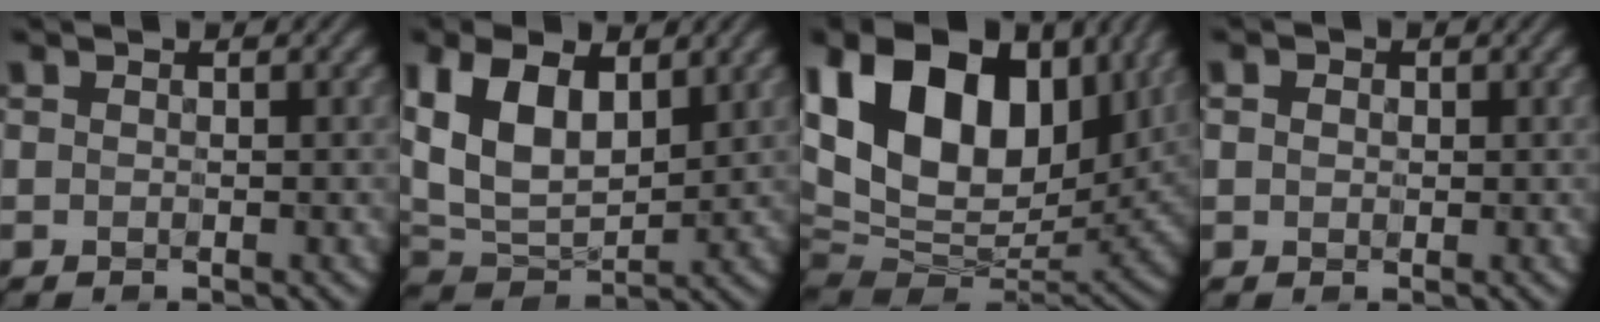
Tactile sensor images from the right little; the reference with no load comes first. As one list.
[{"total": 8.8, "force": [2.6, 5.1, 6.7], "torque": [-0.150, 0.003, 0.044]}, {"total": 18.1, "force": [5.8, 11.9, 12.4], "torque": [-0.248, 0.034, 0.100]}, {"total": 1.3, "force": [0.3, 1.1, 0.6], "torque": [-0.016, 0.005, -0.002]}]